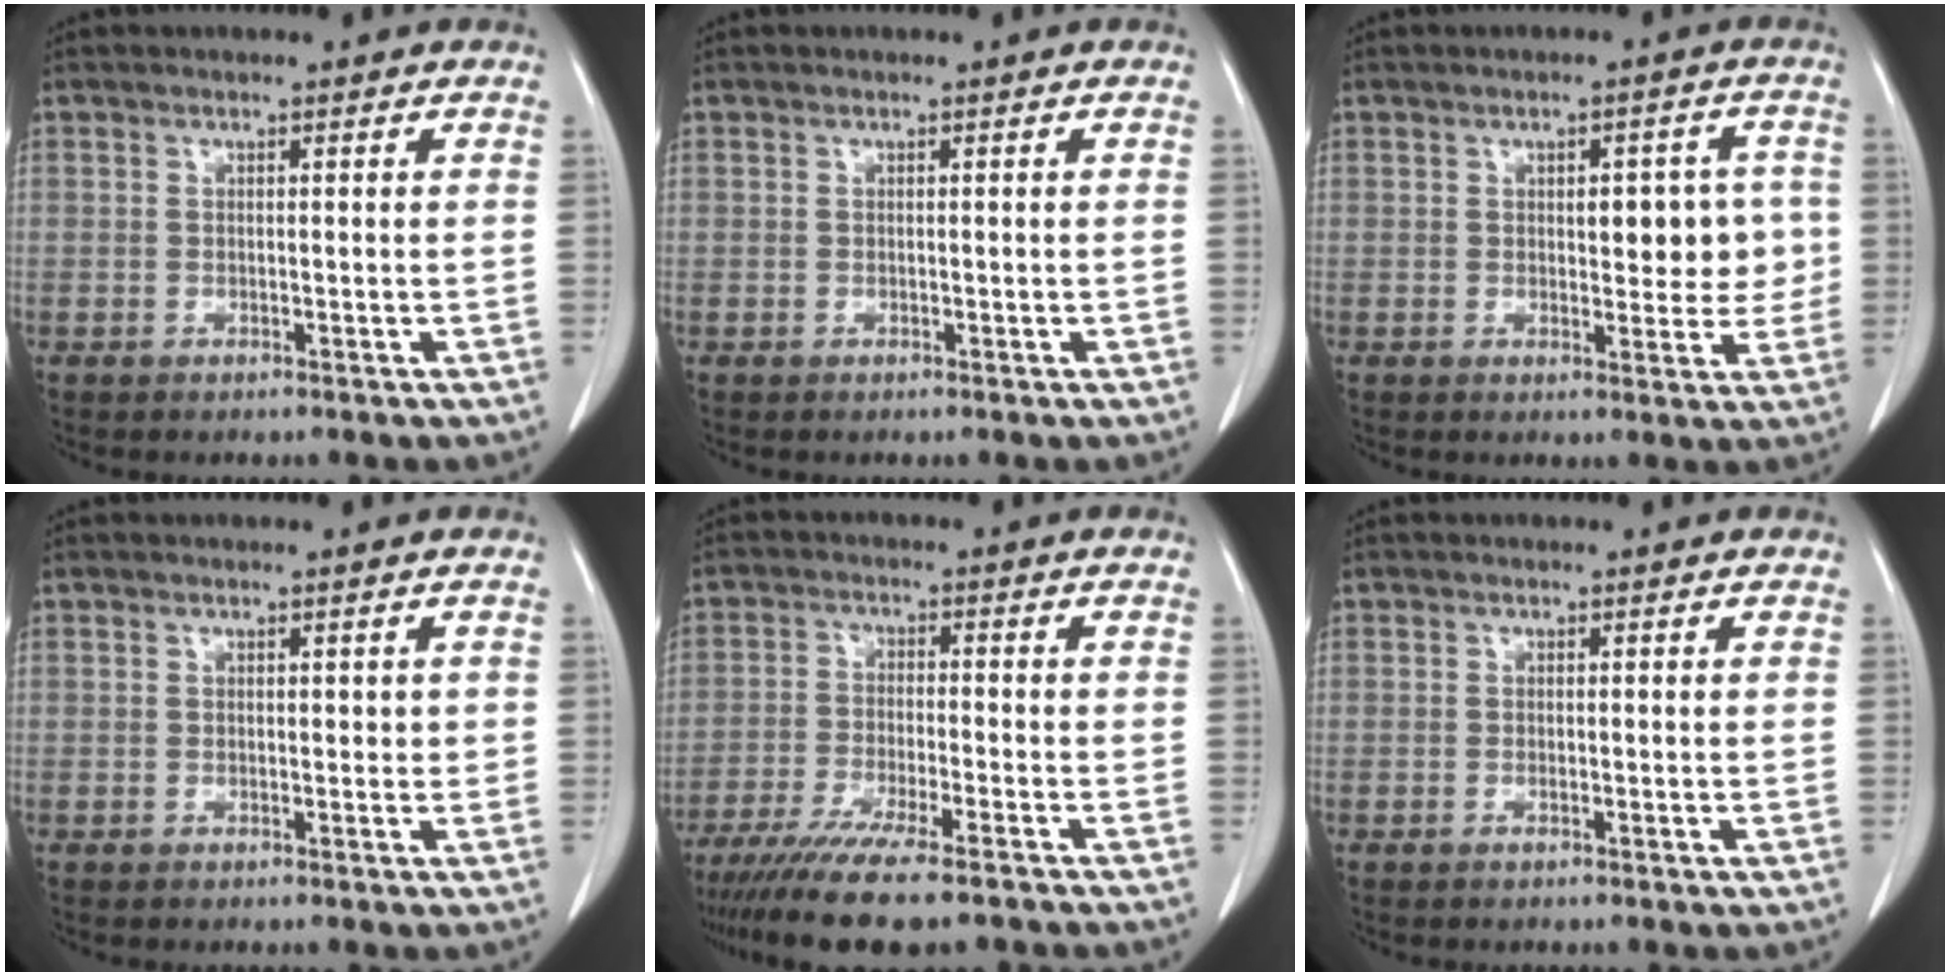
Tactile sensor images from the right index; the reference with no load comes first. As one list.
[{"total": 0.0}, {"total": 6.6, "force": [0.6, 3.1, 5.8], "torque": [-0.061, 0.010, 0.011]}, {"total": 1.1, "force": [0.2, 0.7, 0.9], "torque": [-0.009, 0.003, 0.004]}, {"total": 12.5, "force": [-9.9, 0.9, 7.5], "torque": [-0.123, -0.031, -0.160]}, {"total": 0.6, "force": [-0.3, 0.0, 0.6], "torque": [-0.011, -0.003, -0.002]}]